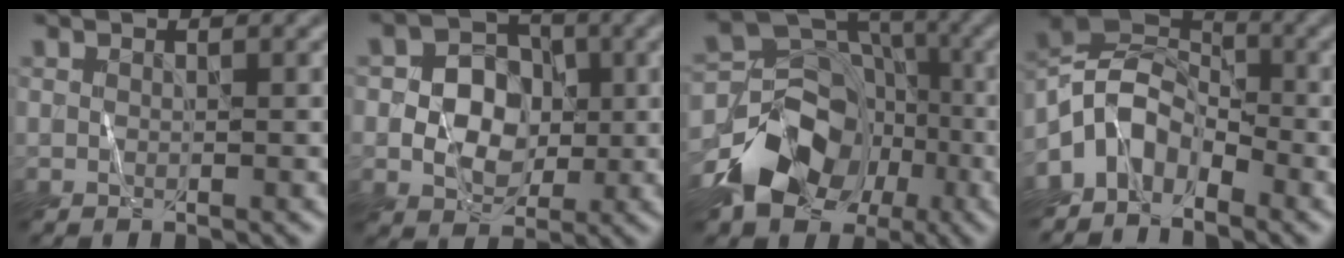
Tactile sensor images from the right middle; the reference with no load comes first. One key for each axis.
{"total": 4.9, "fx": -0.3, "fy": 4.1, "fz": 2.7, "tx": -0.037, "ty": 0.005, "tz": -0.010}
{"total": 9.6, "fx": -5.0, "fy": 7.1, "fz": 4.2, "tx": -0.074, "ty": 0.005, "tz": -0.097}
{"total": 5.0, "fx": -3.4, "fy": 2.9, "fz": 2.2, "tx": -0.036, "ty": 0.008, "tz": -0.077}